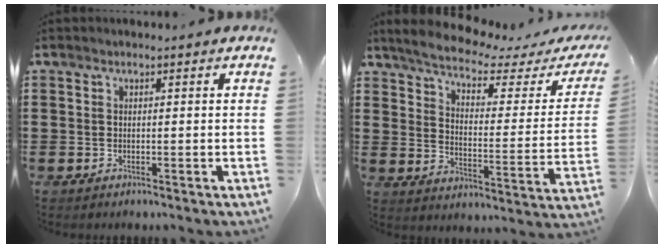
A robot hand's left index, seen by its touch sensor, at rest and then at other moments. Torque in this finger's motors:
{"motor_torque": [2.14, 0.00, 0.25, 0.05]}